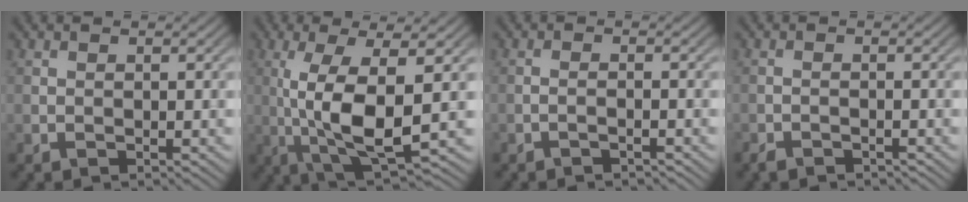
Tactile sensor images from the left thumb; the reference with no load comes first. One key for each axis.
{"total": 10.4, "fx": -0.3, "fy": 2.8, "fz": 10.0, "tx": -0.202, "ty": 0.000, "tz": 0.002}
{"total": 1.2, "fx": -1.0, "fy": 0.1, "fz": 0.6, "tx": -0.011, "ty": 0.003, "tz": -0.023}
{"total": 1.5, "fx": -1.4, "fy": 0.3, "fz": 0.4, "tx": -0.008, "ty": -0.004, "tz": -0.027}